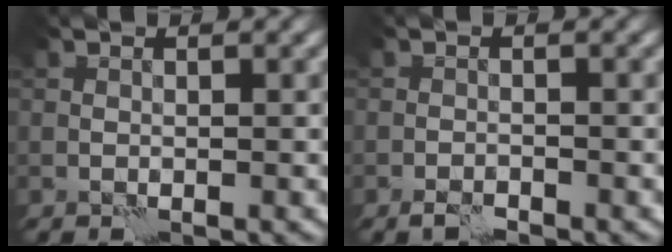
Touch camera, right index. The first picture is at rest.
{"total": 1.3, "force": [-1.1, 0.2, 0.5], "torque": [-0.012, 0.000, -0.024]}